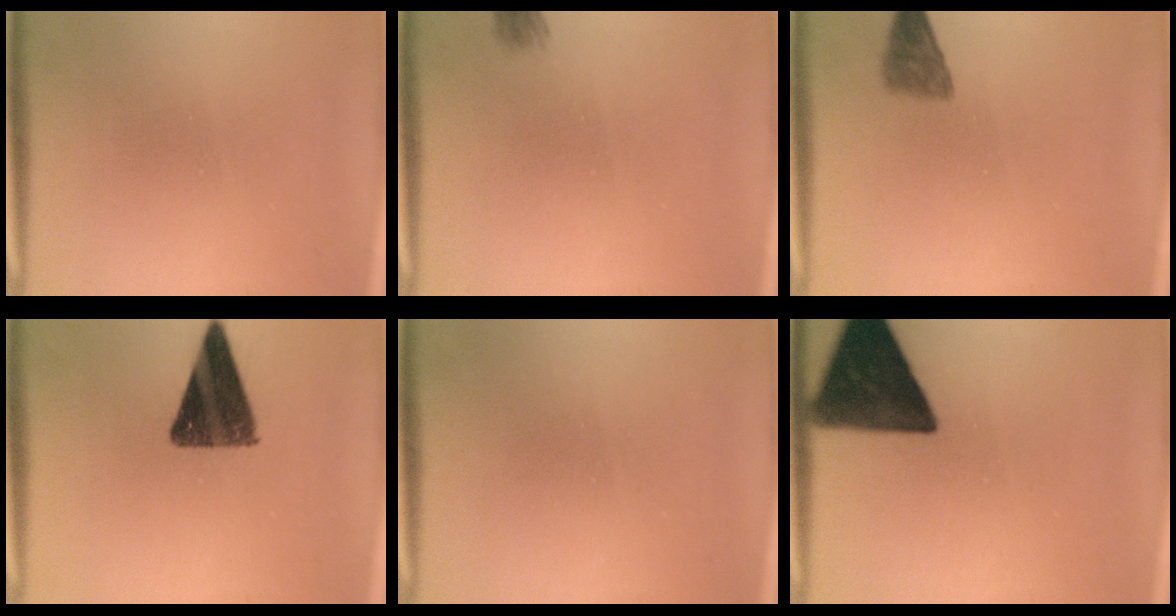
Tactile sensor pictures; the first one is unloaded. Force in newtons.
{"total": 1.9}
{"total": 3.3}
{"total": 12.1}
{"total": 1.6}
{"total": 15.1}